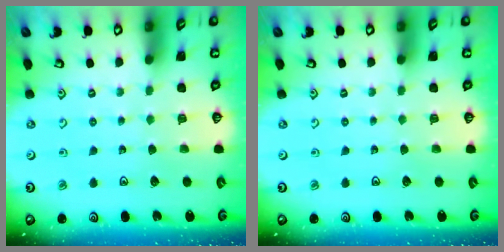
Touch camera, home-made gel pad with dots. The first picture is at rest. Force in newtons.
{"total": 0.0}